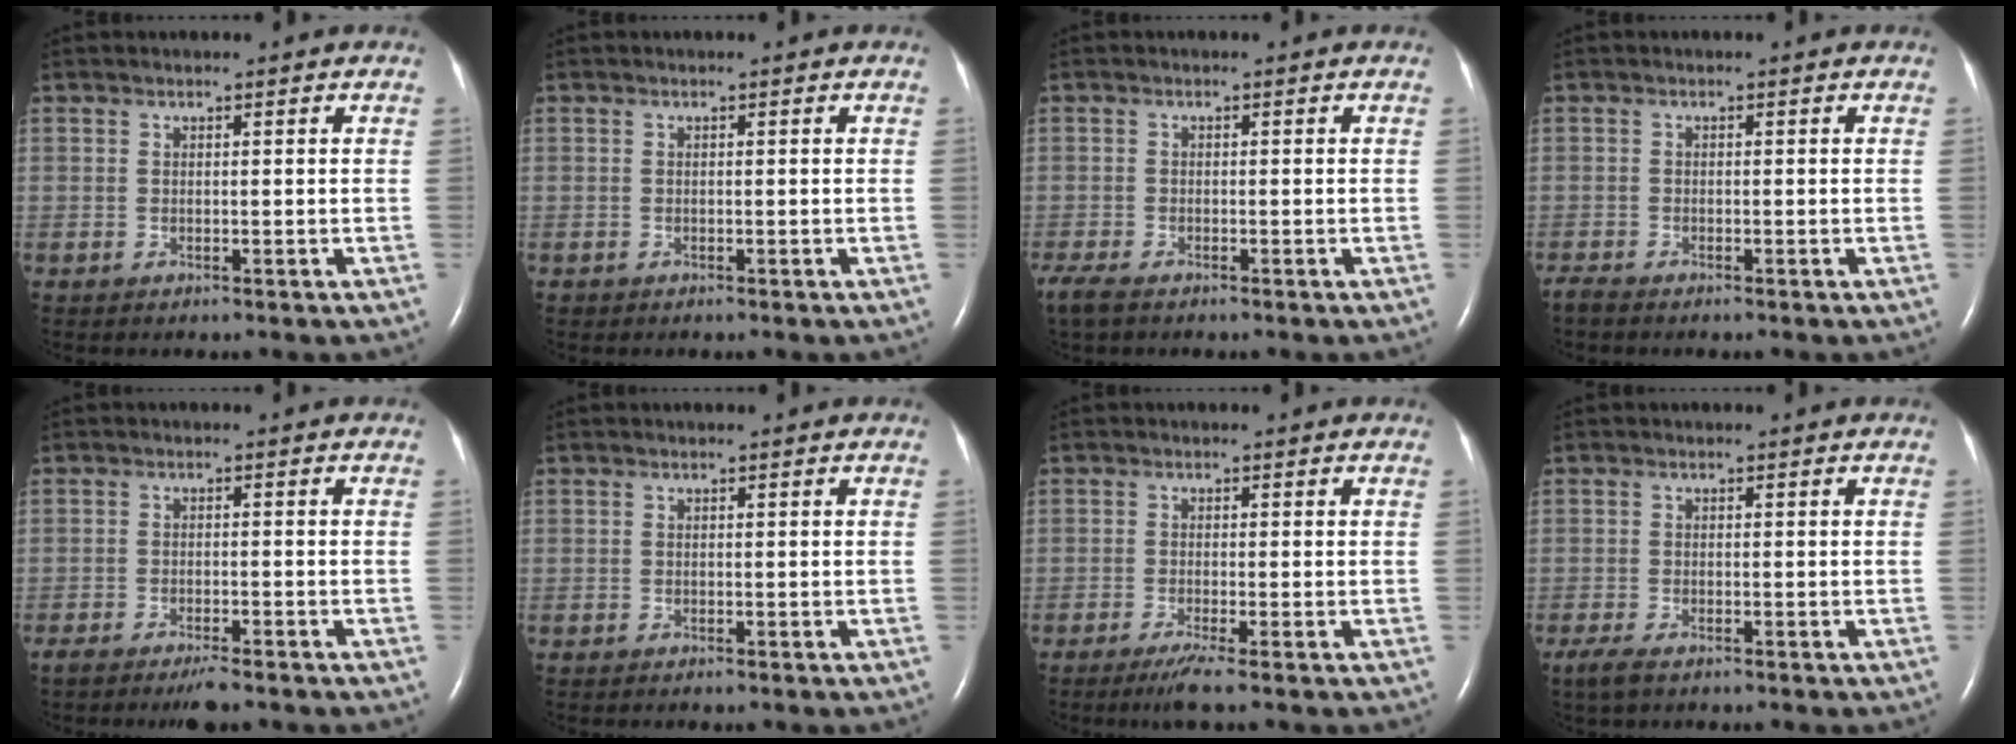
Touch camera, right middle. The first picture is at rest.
{"total": 0.0}
{"total": 5.0, "force": [-3.7, 1.8, 2.7], "torque": [-0.061, -0.014, -0.066]}
{"total": 1.2, "force": [-1.2, 0.1, 0.4], "torque": [-0.015, -0.003, -0.023]}
{"total": 4.4, "force": [-3.5, 0.6, 2.5], "torque": [-0.040, -0.009, -0.052]}
{"total": 0.0}
{"total": 2.9, "force": [-1.9, -0.4, 2.2], "torque": [-0.046, -0.011, -0.038]}
{"total": 2.9, "force": [-2.0, 0.9, 2.0], "torque": [-0.049, -0.010, -0.033]}